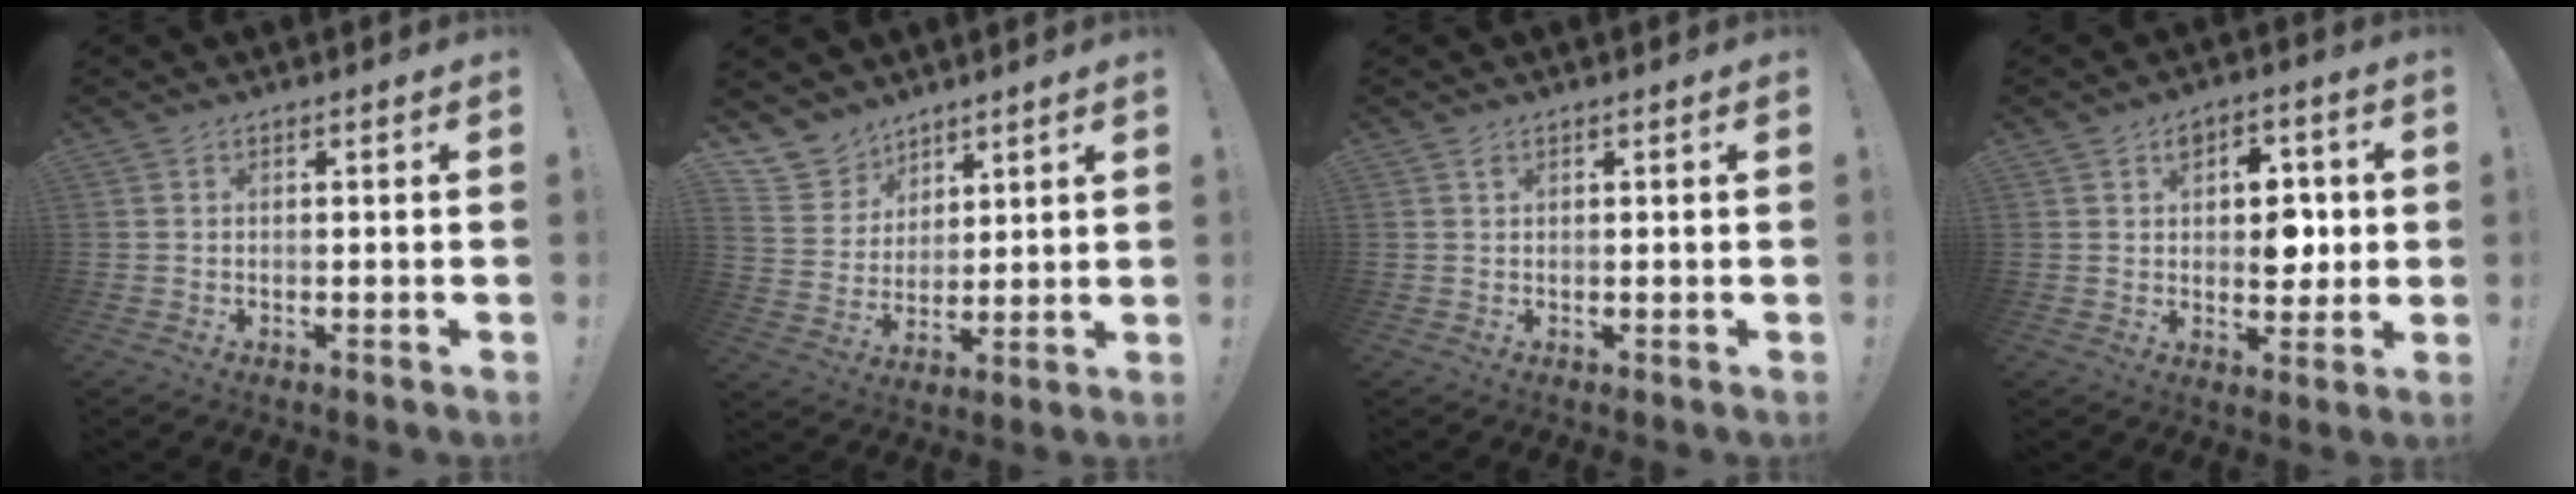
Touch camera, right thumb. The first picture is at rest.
{"total": 9.4, "force": [7.2, 5.9, 0.9], "torque": [-0.037, -0.056, 0.146]}
{"total": 0.9, "force": [0.5, 0.4, 0.6], "torque": [-0.013, 0.000, 0.010]}
{"total": 9.1, "force": [1.4, 6.8, 5.9], "torque": [-0.063, 0.000, 0.024]}